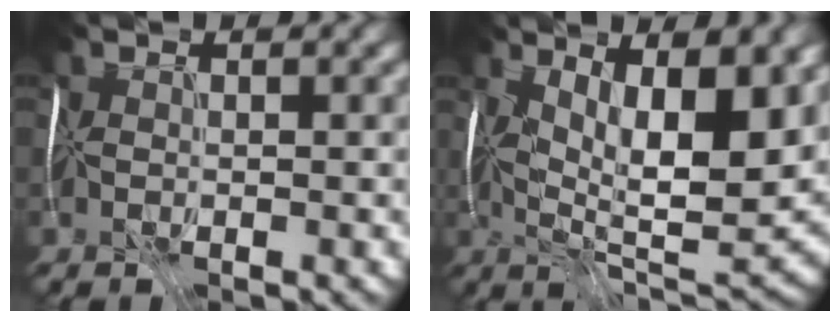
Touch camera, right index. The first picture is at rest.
{"total": 11.7, "force": [3.1, 3.7, 10.6], "torque": [-0.175, -0.010, 0.053]}